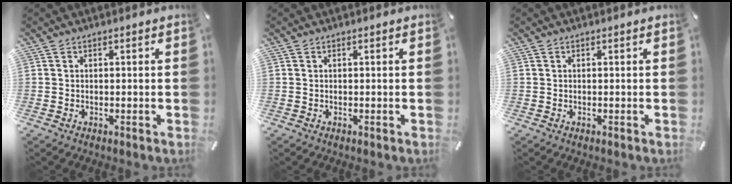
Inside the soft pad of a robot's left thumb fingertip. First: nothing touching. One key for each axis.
{"total": 0.0}
{"total": 0.0}